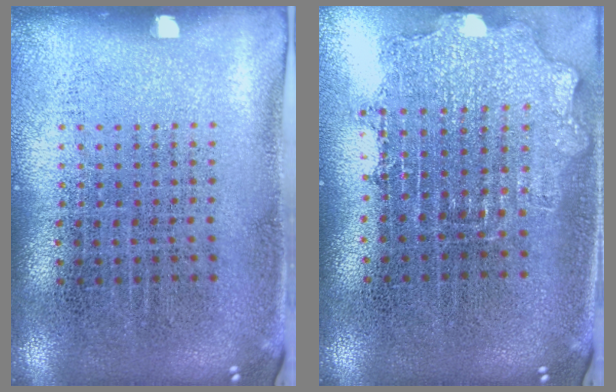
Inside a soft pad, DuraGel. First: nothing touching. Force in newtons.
{"total": 1.6, "press": 1.3, "slide": 0.8}